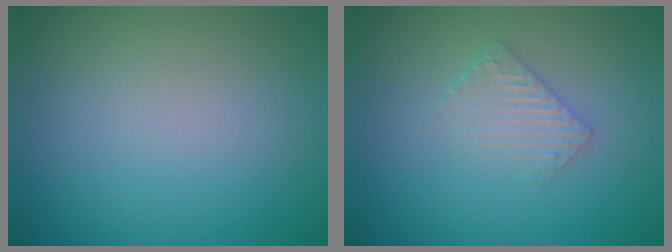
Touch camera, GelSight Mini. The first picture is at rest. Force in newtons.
{"total": 1.9, "press": 1.9, "slide": 0.5}